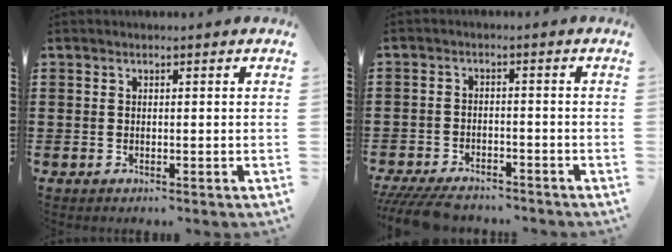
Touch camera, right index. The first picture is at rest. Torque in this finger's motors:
{"motor_torque": [0.61, 0.75, -0.02, -0.03]}